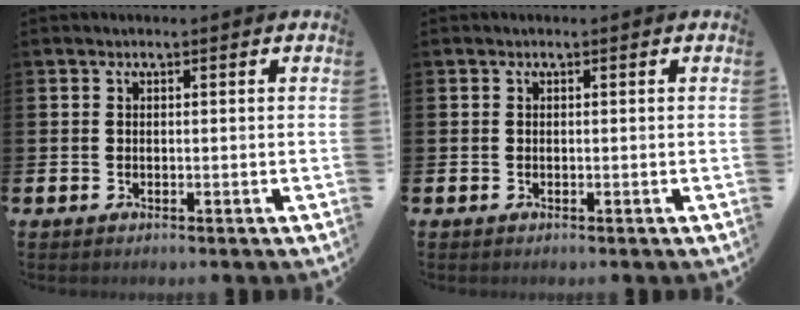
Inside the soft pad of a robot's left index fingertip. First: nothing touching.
{"total": 0.0}